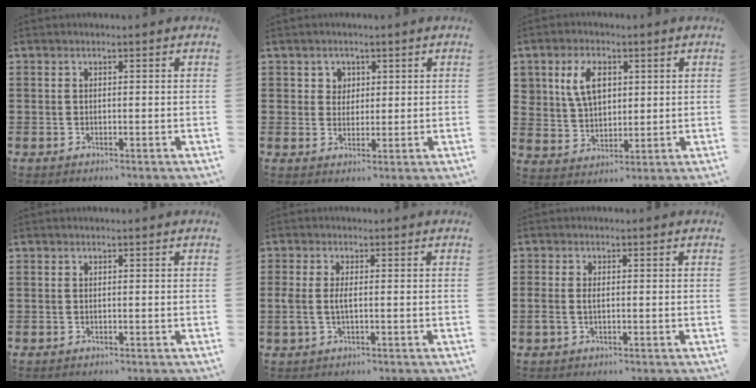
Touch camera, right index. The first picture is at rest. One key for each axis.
{"total": 2.5, "fx": 1.0, "fy": 2.3, "fz": 0.4, "tx": -0.018, "ty": 0.011, "tz": 0.017}
{"total": 6.3, "fx": 2.2, "fy": 4.3, "fz": 4.0, "tx": -0.086, "ty": 0.012, "tz": 0.038}
{"total": 0.0}
{"total": 2.5, "fx": -0.3, "fy": 0.8, "fz": 2.4, "tx": -0.059, "ty": -0.004, "tz": -0.011}
{"total": 1.5, "fx": -0.2, "fy": 0.9, "fz": 1.2, "tx": -0.025, "ty": 0.004, "tz": -0.005}